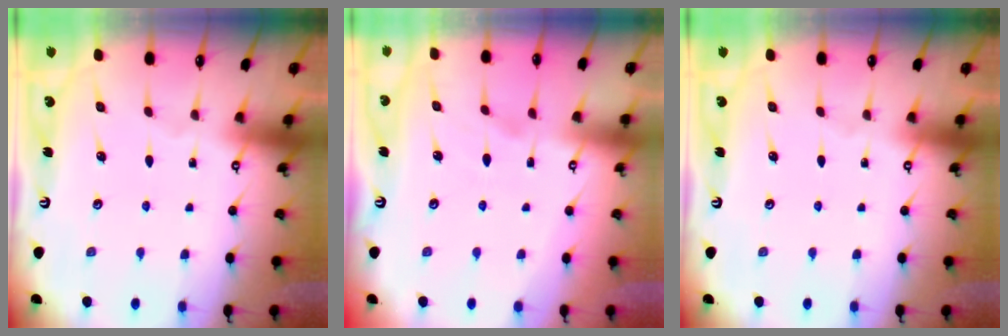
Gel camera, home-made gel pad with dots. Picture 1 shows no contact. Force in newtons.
{"total": 3.2, "press": 3.0, "slide": 1.1}
{"total": 0.0}